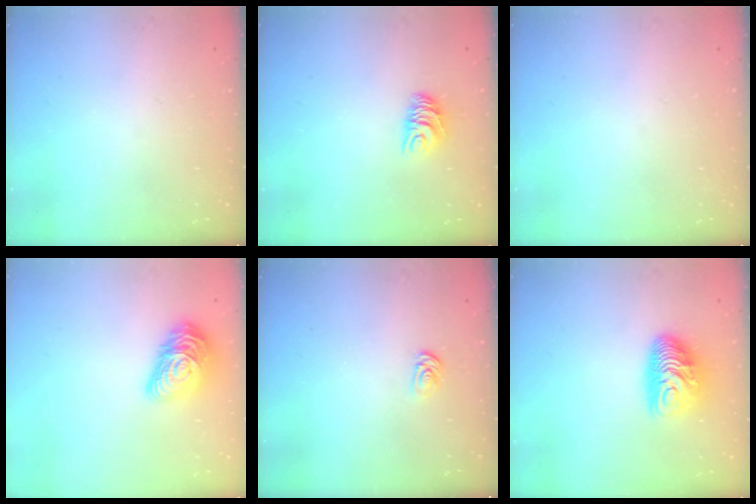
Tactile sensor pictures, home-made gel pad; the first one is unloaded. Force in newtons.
{"total": 6.3, "press": 6.3, "slide": 0.4}
{"total": 0.0}
{"total": 15.3, "press": 15.3, "slide": 0.8}
{"total": 2.0, "press": 2.0, "slide": 0.3}
{"total": 10.6, "press": 10.5, "slide": 0.9}